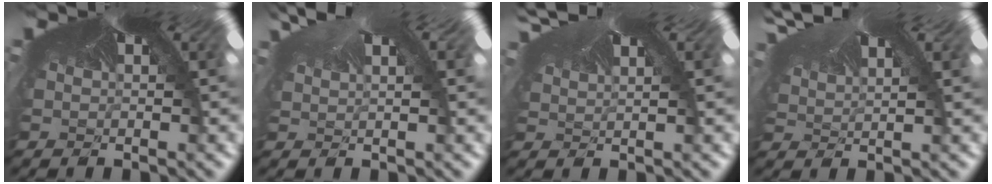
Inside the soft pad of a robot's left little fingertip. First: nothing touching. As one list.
[{"total": 0.6, "force": [0.6, -0.1, 0.2], "torque": [-0.021, 0.010, 0.008]}, {"total": 2.4, "force": [2.0, 0.8, 1.2], "torque": [-0.055, 0.024, 0.033]}, {"total": 2.5, "force": [2.3, 0.5, 0.8], "torque": [-0.048, 0.025, 0.036]}]